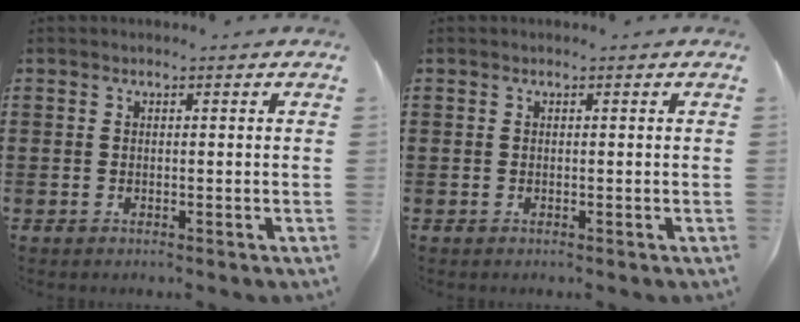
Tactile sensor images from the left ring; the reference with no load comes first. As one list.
[{"total": 0.0}]